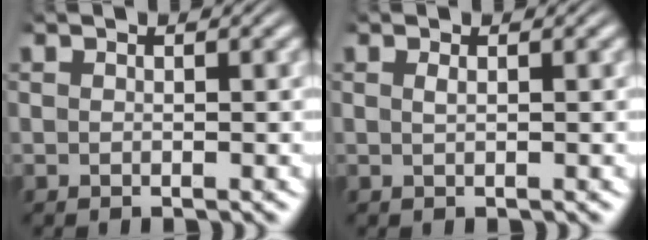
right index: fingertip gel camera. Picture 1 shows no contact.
{"total": 0.6, "force": [0.0, -0.4, 0.5], "torque": [-0.010, -0.006, 0.005]}